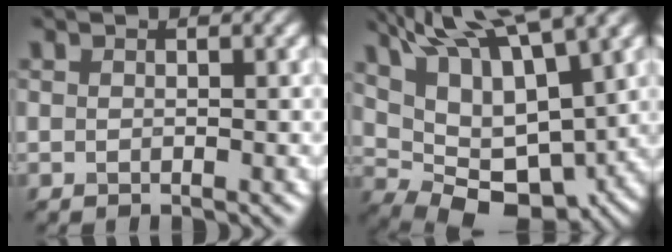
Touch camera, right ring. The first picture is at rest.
{"total": 13.5, "force": [5.7, 6.4, 10.4], "torque": [-0.173, -0.002, 0.120]}